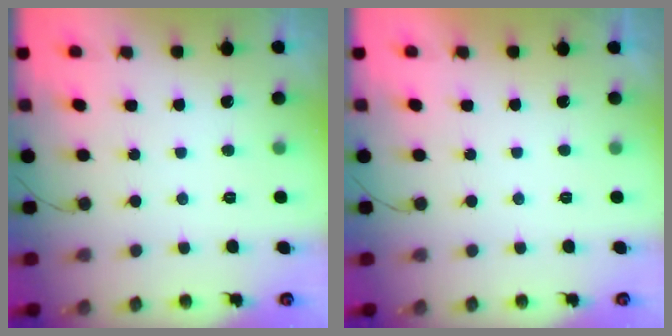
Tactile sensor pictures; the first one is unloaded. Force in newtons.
{"total": 2.3, "press": 2.3, "slide": 0.3}